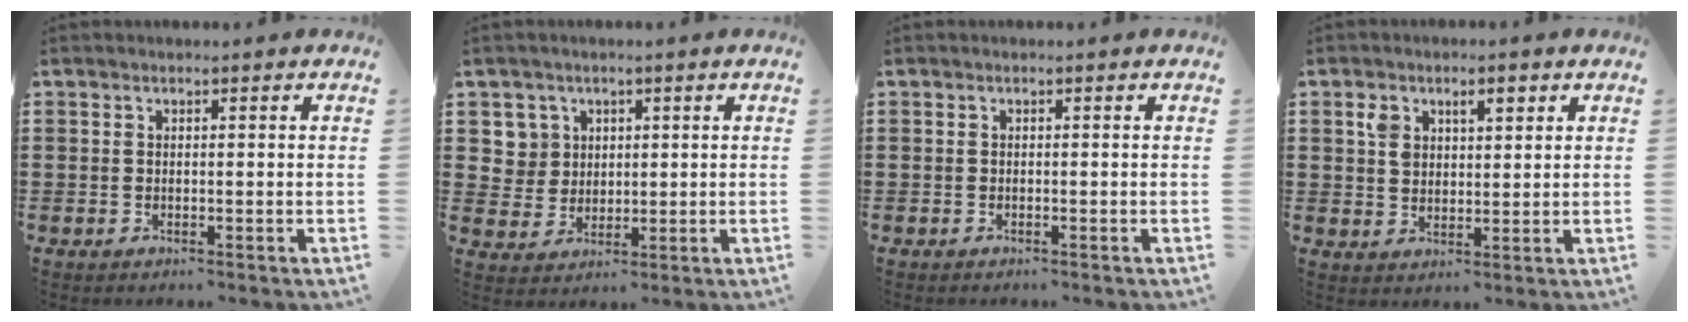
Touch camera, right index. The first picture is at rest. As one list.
[{"total": 4.7, "force": [1.8, 4.4, 0.5], "torque": [-0.034, 0.014, 0.034]}, {"total": 0.0}, {"total": 3.8, "force": [1.7, 1.7, 3.0], "torque": [-0.057, 0.005, 0.026]}]